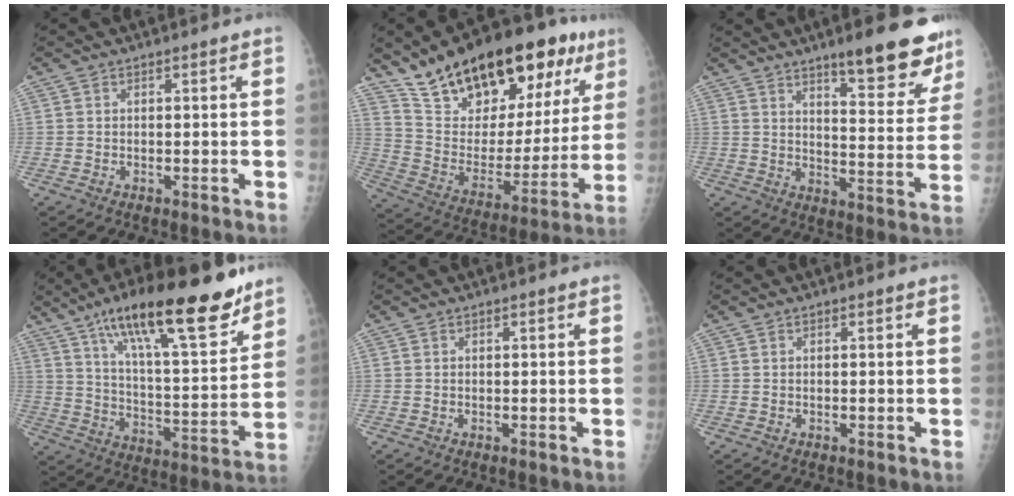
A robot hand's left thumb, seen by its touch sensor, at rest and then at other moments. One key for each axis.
{"total": 29.4, "fx": 18.0, "fy": 12.4, "fz": 19.7, "tx": -0.271, "ty": -0.037, "tz": 0.293}
{"total": 16.3, "fx": 11.5, "fy": 4.0, "fz": 10.8, "tx": -0.095, "ty": -0.073, "tz": 0.162}
{"total": 24.7, "fx": 16.2, "fy": 6.5, "fz": 17.5, "tx": -0.252, "ty": -0.061, "tz": 0.264}
{"total": 0.0}
{"total": 0.0}